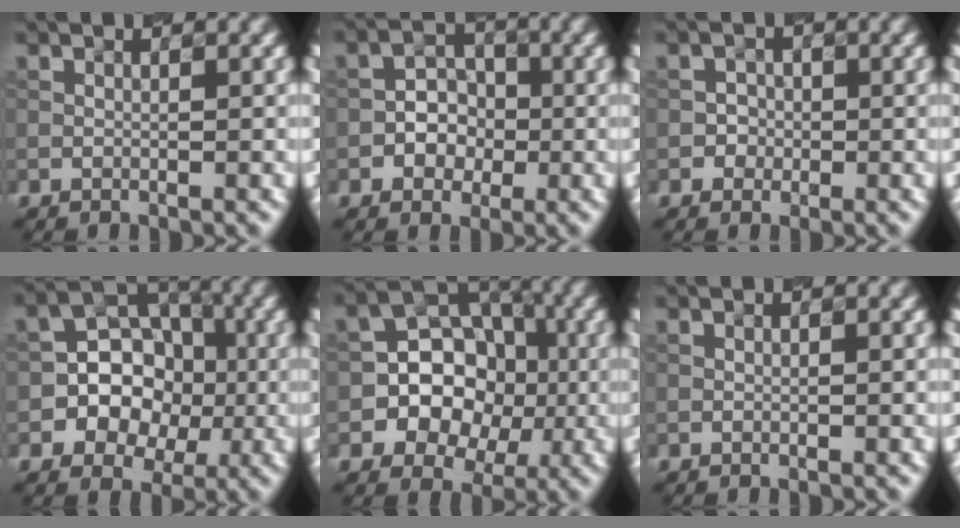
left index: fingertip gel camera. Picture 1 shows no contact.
{"total": 2.7, "force": [-0.7, 2.3, 1.2], "torque": [-0.012, 0.003, -0.017]}
{"total": 1.2, "force": [-0.3, 1.1, 0.0], "torque": [0.015, 0.000, -0.008]}
{"total": 5.8, "force": [-1.1, 4.8, 3.1], "torque": [-0.019, 0.008, -0.032]}
{"total": 6.7, "force": [-1.0, 5.5, 3.7], "torque": [-0.027, 0.010, -0.037]}
{"total": 0.0}